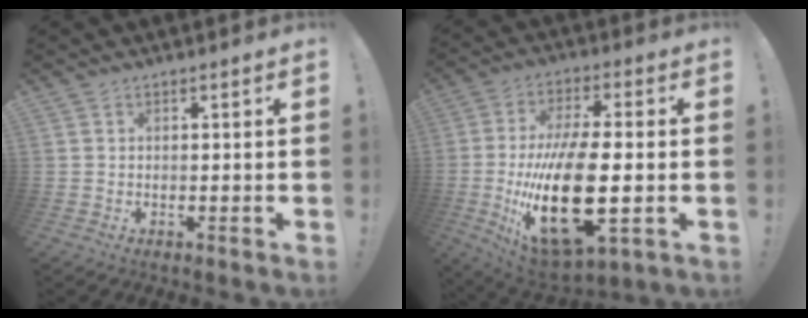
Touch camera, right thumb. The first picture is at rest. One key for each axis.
{"total": 25.8, "fx": -3.9, "fy": 10.9, "fz": 23.0, "tx": -0.441, "ty": -0.007, "tz": -0.055}